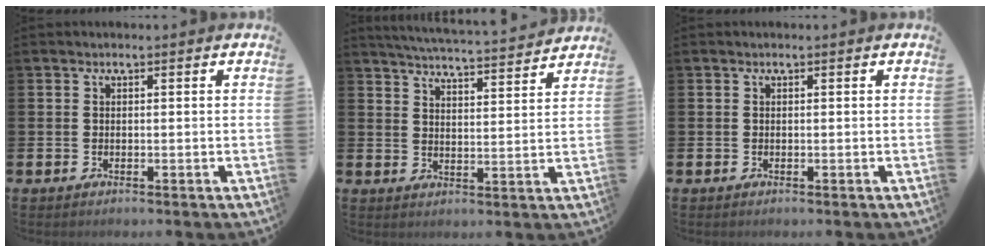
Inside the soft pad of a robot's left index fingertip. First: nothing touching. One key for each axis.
{"total": 5.0, "fx": 4.9, "fy": -0.3, "fz": 0.8, "tx": -0.030, "ty": -0.040, "tz": 0.082}
{"total": 0.0}